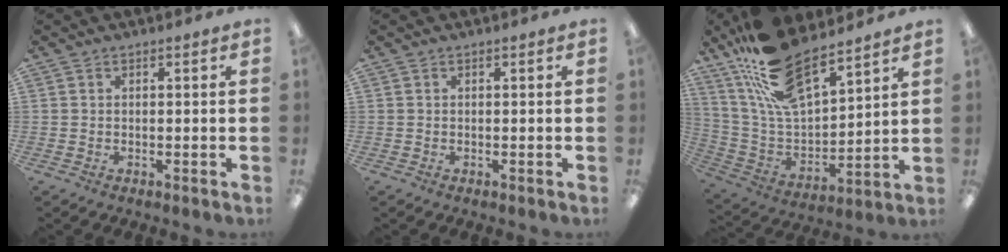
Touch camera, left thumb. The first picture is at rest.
{"total": 0.0}
{"total": 20.6, "force": [15.8, 7.8, 10.8], "torque": [-0.219, -0.084, 0.287]}